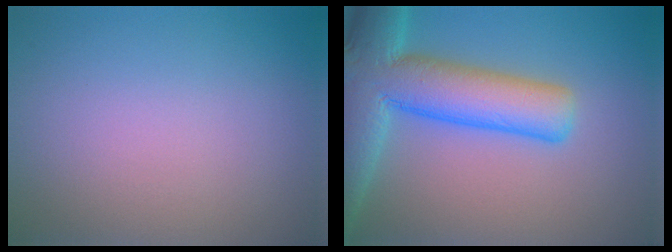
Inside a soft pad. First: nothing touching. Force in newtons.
{"total": 11.2, "press": 11.2, "slide": 0.7}